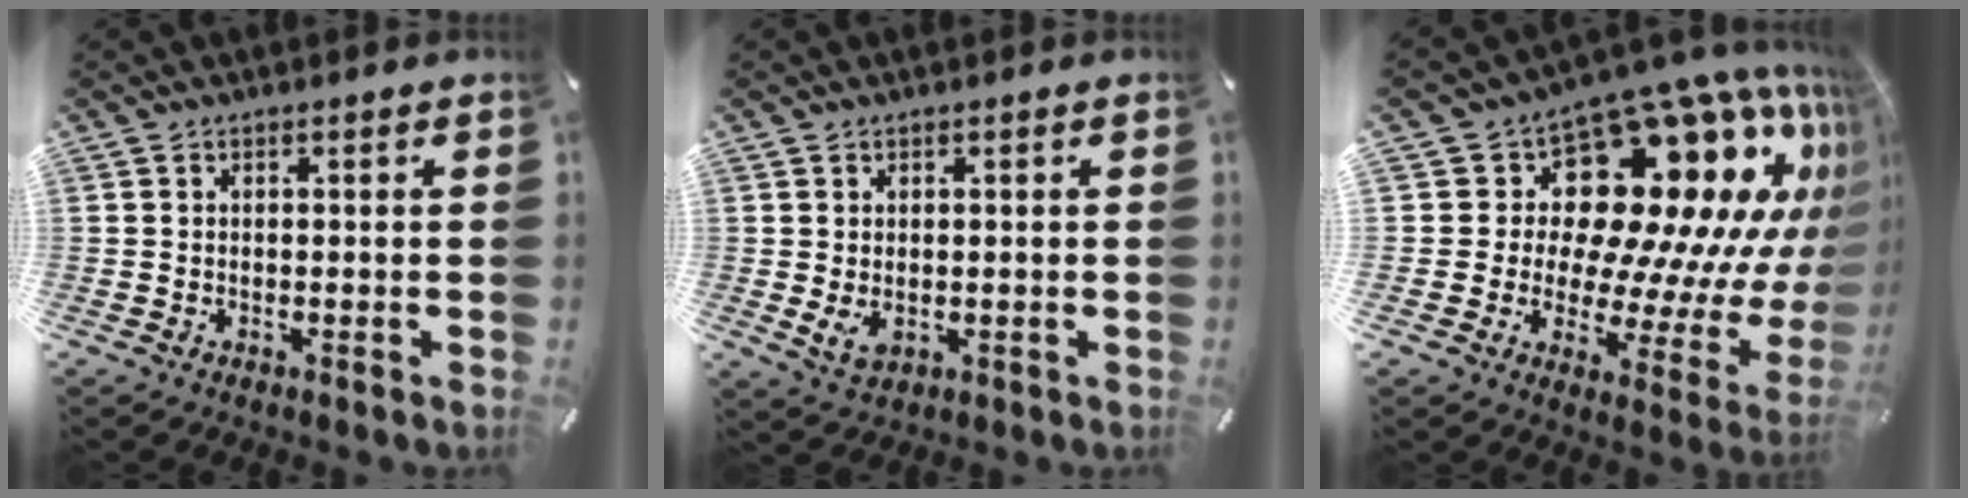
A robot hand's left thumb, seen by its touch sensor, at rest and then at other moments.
{"total": 2.9, "force": [0.0, 2.2, 1.9], "torque": [-0.039, -0.005, -0.002]}
{"total": 20.6, "force": [10.5, 12.4, 12.6], "torque": [-0.159, -0.119, 0.196]}